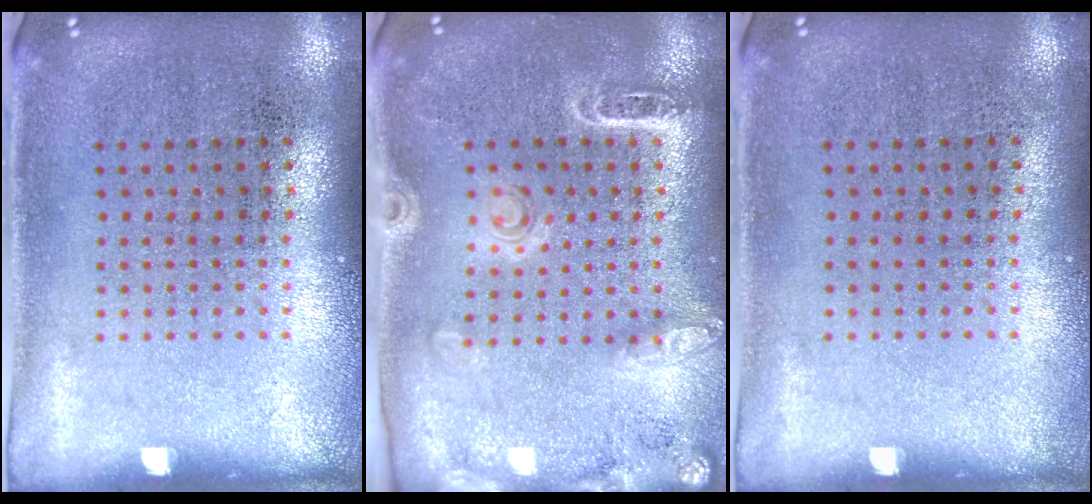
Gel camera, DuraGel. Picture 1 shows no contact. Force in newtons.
{"total": 1.8, "press": 1.7, "slide": 0.4}
{"total": 0.0}